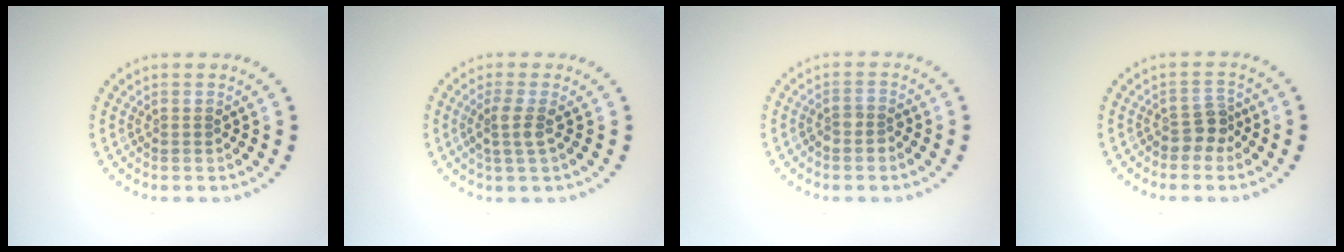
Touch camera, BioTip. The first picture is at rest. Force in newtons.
{"total": 1.9, "press": 1.4, "slide": 1.2}
{"total": 1.4, "press": 1.2, "slide": 0.8}
{"total": 2.1, "press": 1.6, "slide": 1.3}